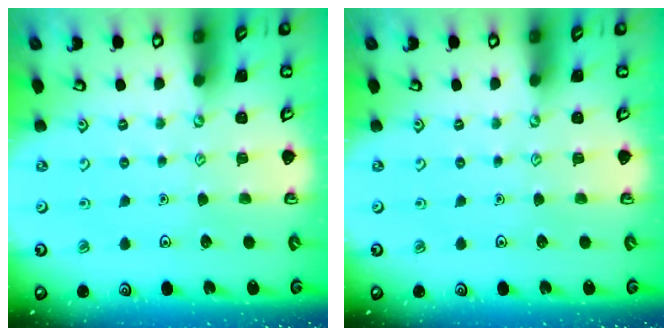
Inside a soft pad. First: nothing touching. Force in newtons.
{"total": 0.0}